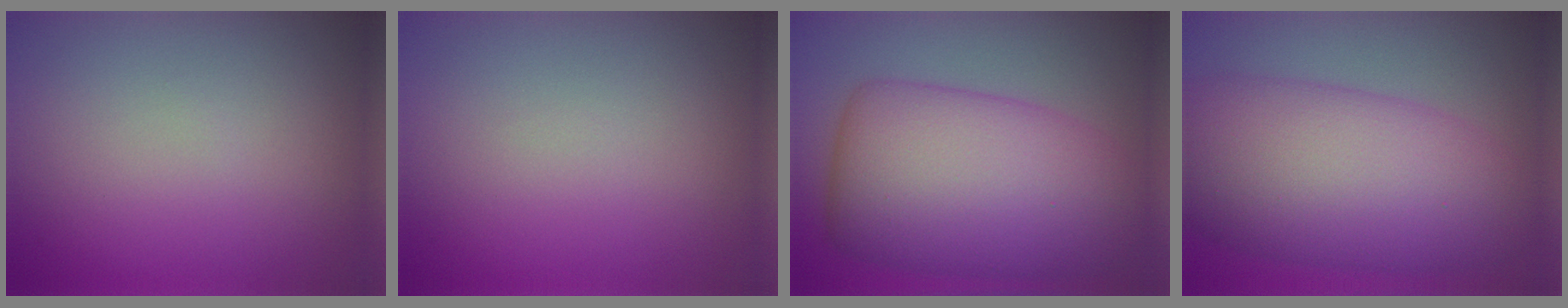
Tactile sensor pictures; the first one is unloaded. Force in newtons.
{"total": 0.0}
{"total": 12.0, "press": 12.0, "slide": 0.1}
{"total": 11.4, "press": 11.4, "slide": 0.2}